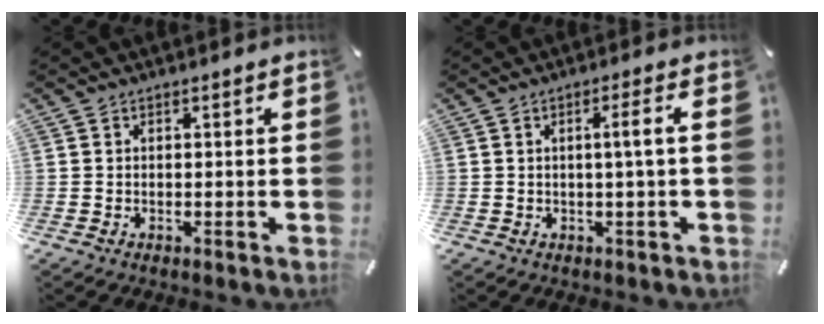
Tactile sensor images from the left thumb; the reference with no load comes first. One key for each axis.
{"total": 4.5, "fx": 0.4, "fy": 0.1, "fz": 4.5, "tx": -0.083, "ty": -0.002, "tz": 0.001}